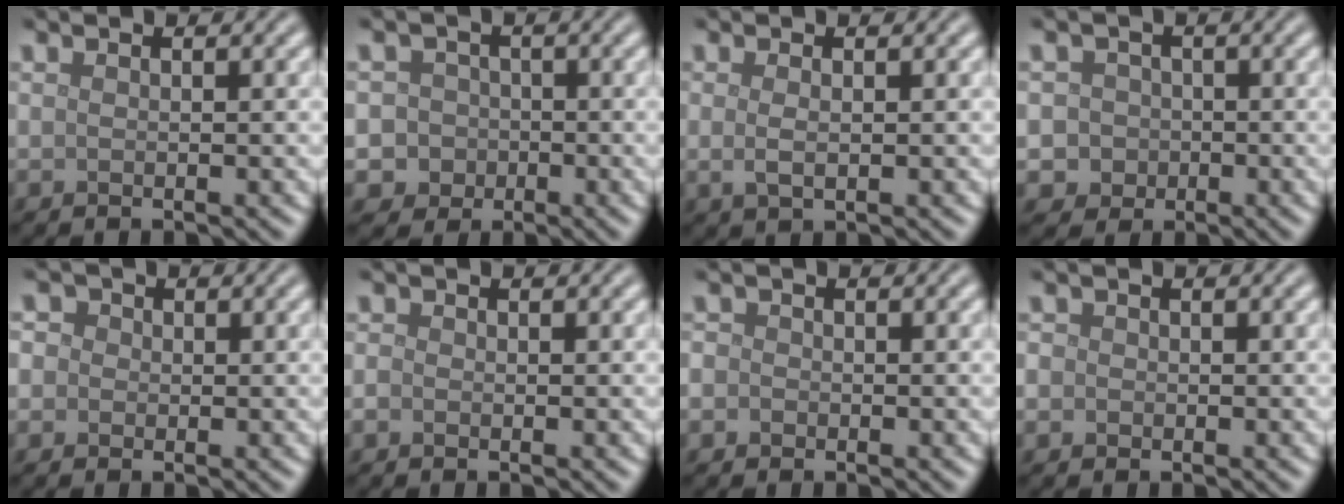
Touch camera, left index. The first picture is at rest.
{"total": 4.8, "force": [-1.2, 4.6, 0.9], "torque": [0.011, 0.011, -0.043]}
{"total": 1.4, "force": [0.1, 0.5, 1.2], "torque": [-0.027, -0.002, 0.002]}
{"total": 3.7, "force": [-0.6, 3.5, 0.8], "torque": [0.016, 0.012, -0.026]}
{"total": 3.1, "force": [0.9, 2.7, 1.2], "torque": [0.002, 0.022, -0.018]}
{"total": 0.8, "force": [-0.4, 0.7, 0.3], "torque": [-0.005, -0.003, -0.008]}
{"total": 1.4, "force": [-0.3, 1.3, 0.4], "torque": [0.004, 0.003, -0.013]}
{"total": 1.3, "force": [-0.1, 1.3, 0.4], "torque": [0.001, 0.002, -0.008]}